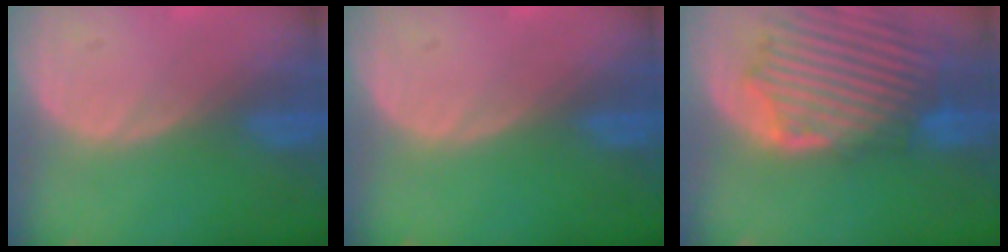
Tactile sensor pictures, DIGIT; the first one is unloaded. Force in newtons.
{"total": 0.0}
{"total": 13.3, "press": 11.6, "slide": 6.4}